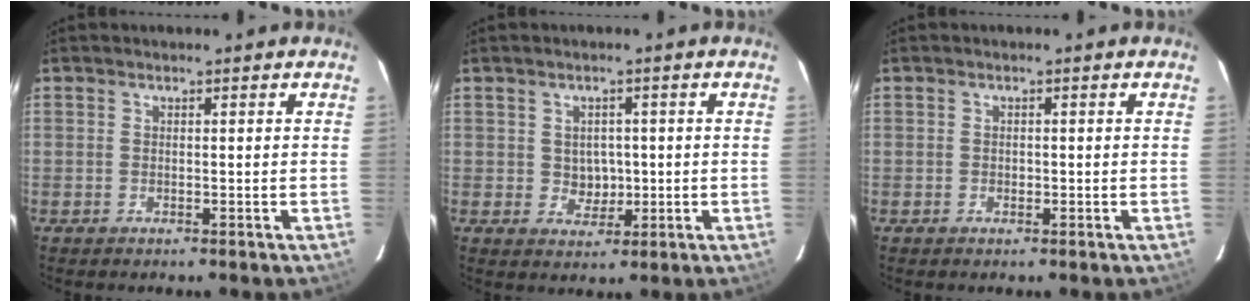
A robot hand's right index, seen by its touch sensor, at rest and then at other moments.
{"total": 3.8, "force": [0.0, 3.5, 1.3], "torque": [-0.022, 0.005, 0.009]}
{"total": 0.9, "force": [-0.3, 0.8, 0.2], "torque": [-0.002, -0.001, -0.004]}